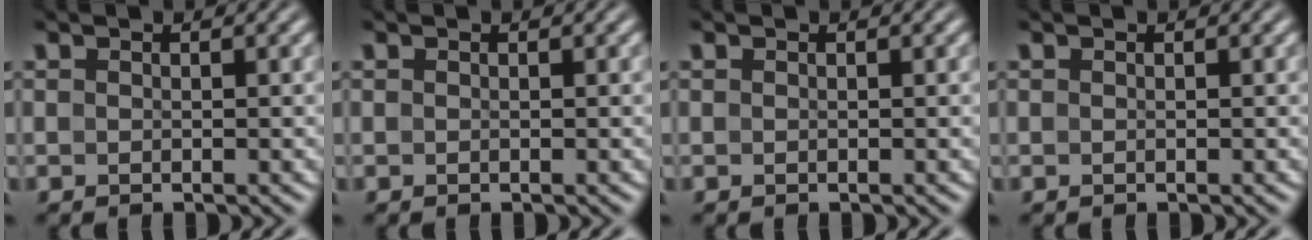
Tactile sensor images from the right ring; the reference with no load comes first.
{"total": 0.0}
{"total": 0.0}
{"total": 0.0}